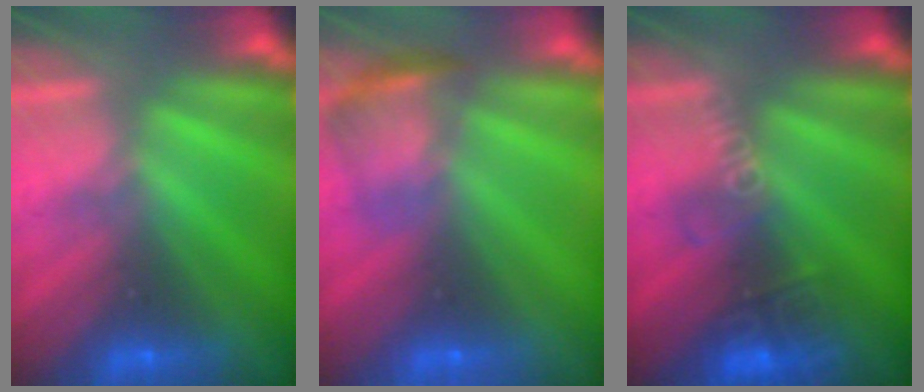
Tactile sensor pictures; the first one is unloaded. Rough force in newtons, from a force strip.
{"total": 7.0}
{"total": 2.7}